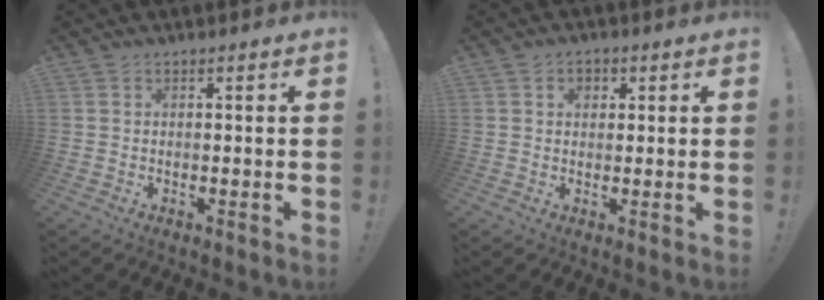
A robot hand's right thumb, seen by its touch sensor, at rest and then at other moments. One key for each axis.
{"total": 3.1, "fx": 1.0, "fy": 2.5, "fz": 1.5, "tx": -0.020, "ty": 0.001, "tz": 0.016}